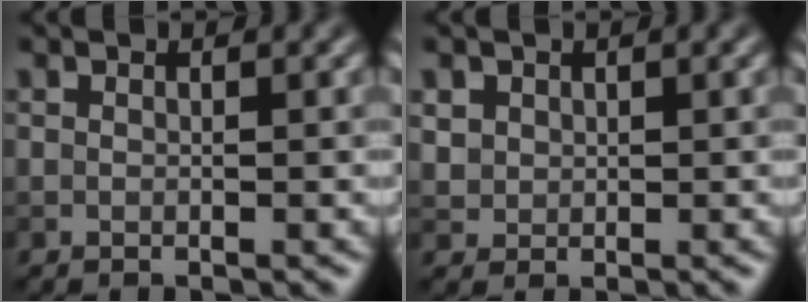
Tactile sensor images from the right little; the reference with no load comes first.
{"total": 1.5, "force": [0.6, 1.3, 0.4], "torque": [-0.009, -0.007, 0.024]}